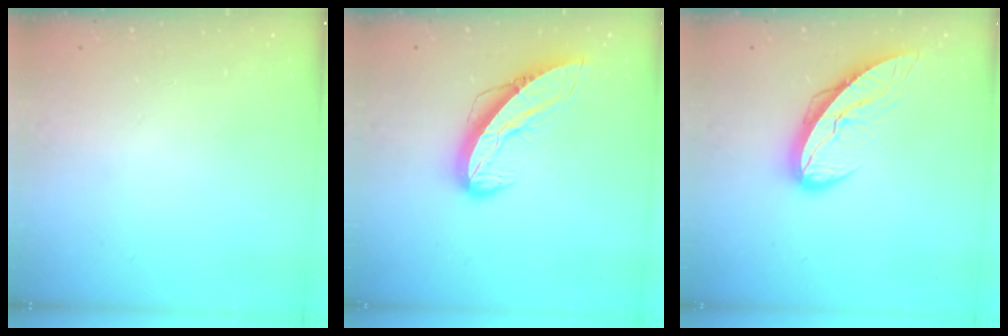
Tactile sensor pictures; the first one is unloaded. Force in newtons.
{"total": 11.0, "press": 11.0, "slide": 1.2}
{"total": 9.8, "press": 9.7, "slide": 0.9}